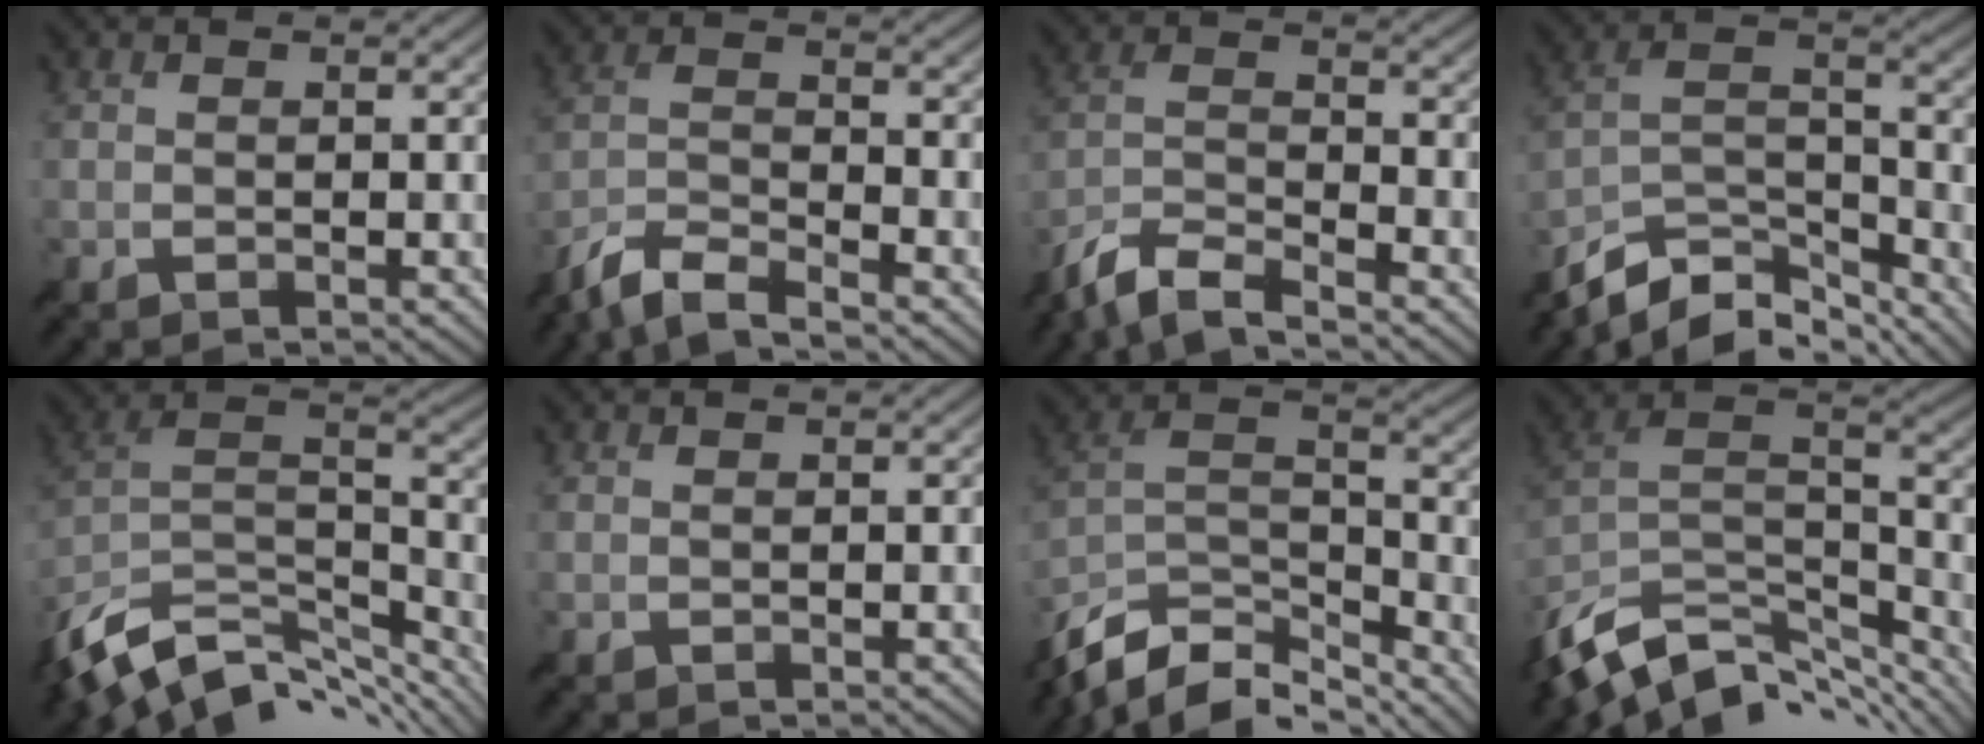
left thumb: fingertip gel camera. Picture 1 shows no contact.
{"total": 7.6, "force": [-6.4, 1.4, 3.8], "torque": [-0.078, -0.010, -0.134]}
{"total": 8.7, "force": [-7.3, 1.7, 4.3], "torque": [-0.090, -0.008, -0.151]}
{"total": 12.0, "force": [-9.6, 4.5, 5.6], "torque": [-0.120, -0.003, -0.177]}
{"total": 14.3, "force": [-9.6, 6.7, 8.3], "torque": [-0.220, -0.019, -0.154]}
{"total": 0.0}
{"total": 13.5, "force": [-10.4, 5.6, 6.4], "torque": [-0.164, -0.009, -0.183]}
{"total": 14.1, "force": [-9.5, 6.7, 8.0], "torque": [-0.214, -0.017, -0.153]}